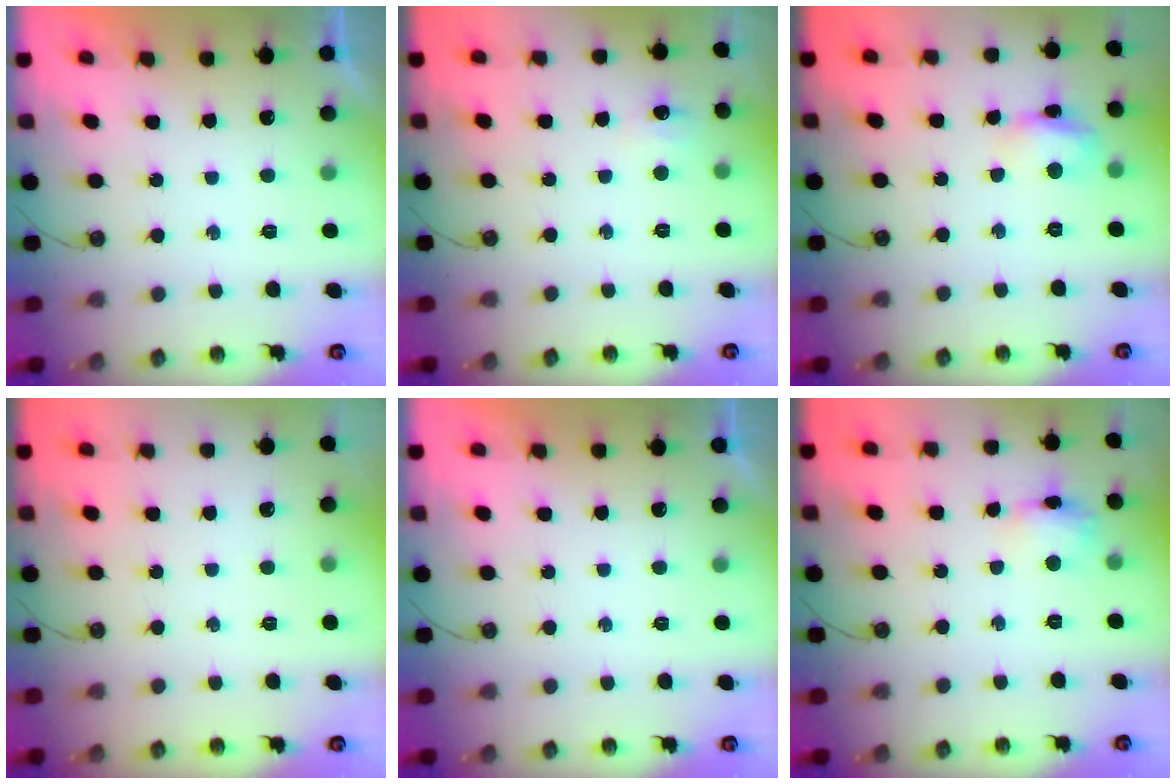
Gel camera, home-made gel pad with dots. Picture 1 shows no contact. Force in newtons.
{"total": 4.7, "press": 4.6, "slide": 0.6}
{"total": 8.0, "press": 8.0, "slide": 0.5}
{"total": 0.0}
{"total": 0.0}
{"total": 9.3, "press": 9.3, "slide": 0.7}